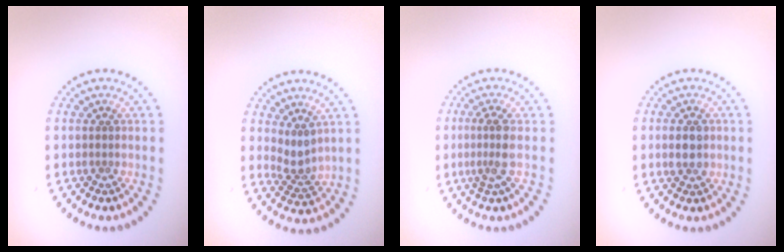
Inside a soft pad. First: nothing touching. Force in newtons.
{"total": 2.3, "press": 1.6, "slide": 1.7}
{"total": 2.3, "press": 1.9, "slide": 1.3}
{"total": 1.9, "press": 1.9, "slide": 0.1}